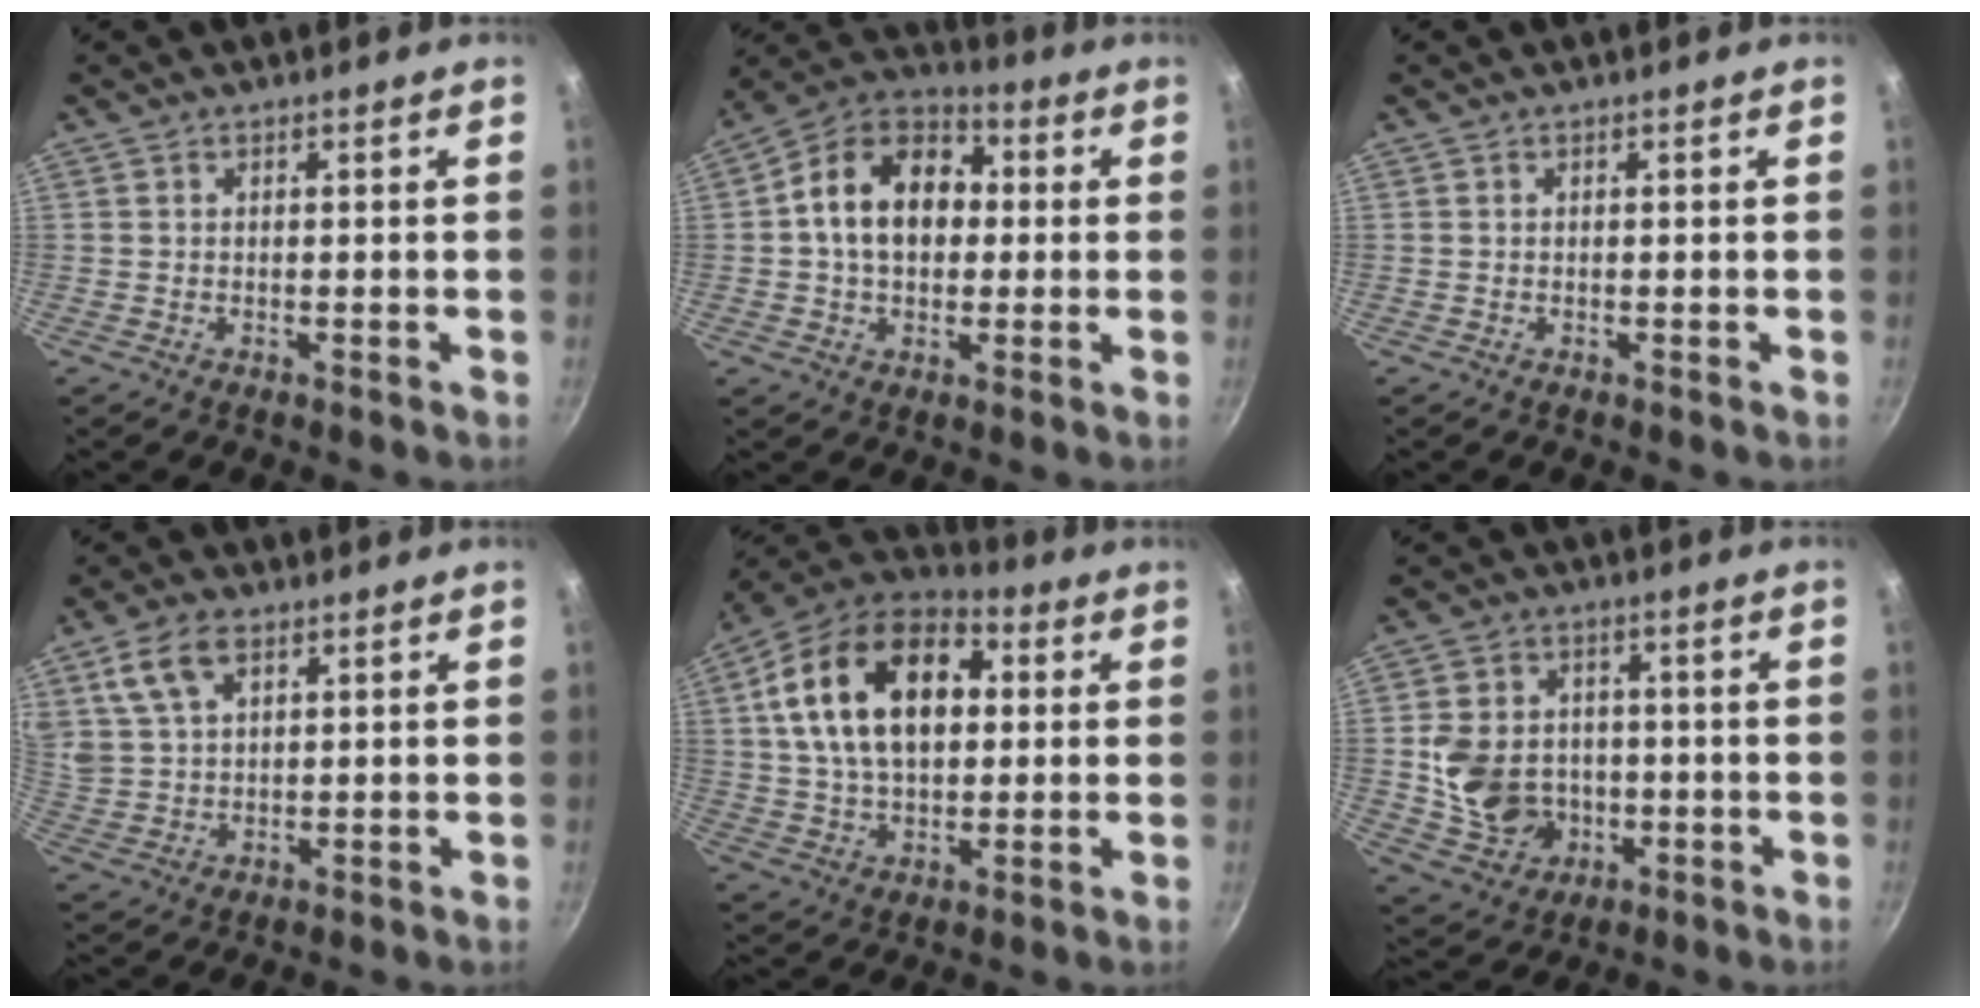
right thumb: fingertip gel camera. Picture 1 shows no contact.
{"total": 15.3, "force": [1.3, 11.1, 10.5], "torque": [-0.141, 0.032, 0.002]}
{"total": 0.0}
{"total": 8.5, "force": [4.1, 5.0, 5.5], "torque": [-0.099, -0.004, 0.085]}
{"total": 22.0, "force": [4.5, 13.9, 16.4], "torque": [-0.260, 0.021, 0.063]}
{"total": 12.8, "force": [-1.4, 10.8, 6.7], "torque": [-0.098, 0.018, -0.013]}